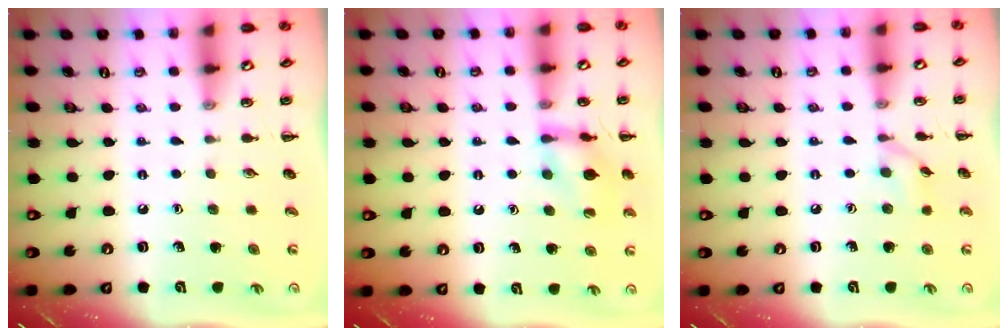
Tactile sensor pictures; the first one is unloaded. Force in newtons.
{"total": 13.1, "press": 13.0, "slide": 1.7}
{"total": 6.8, "press": 6.7, "slide": 0.7}